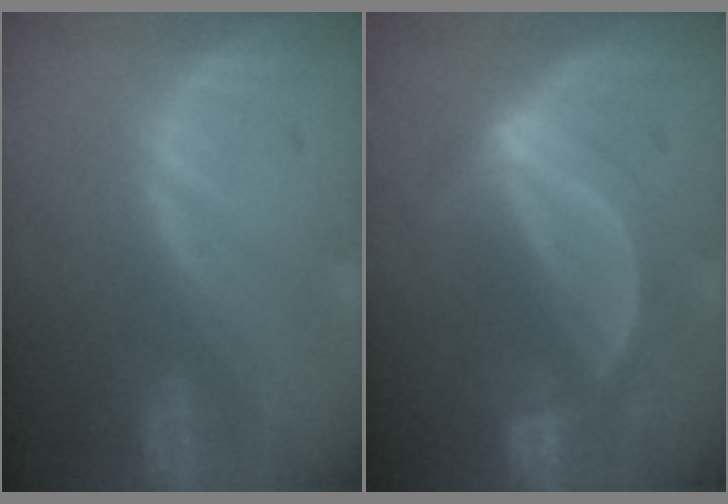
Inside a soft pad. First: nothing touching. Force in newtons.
{"total": 5.0, "press": 5.0, "slide": 0.2}